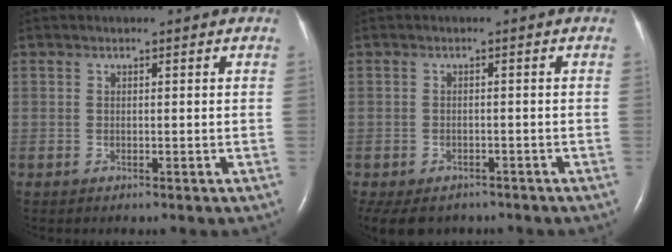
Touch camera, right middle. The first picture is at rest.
{"total": 9.6, "force": [-7.0, 5.6, 3.3], "torque": [-0.078, -0.012, -0.087]}